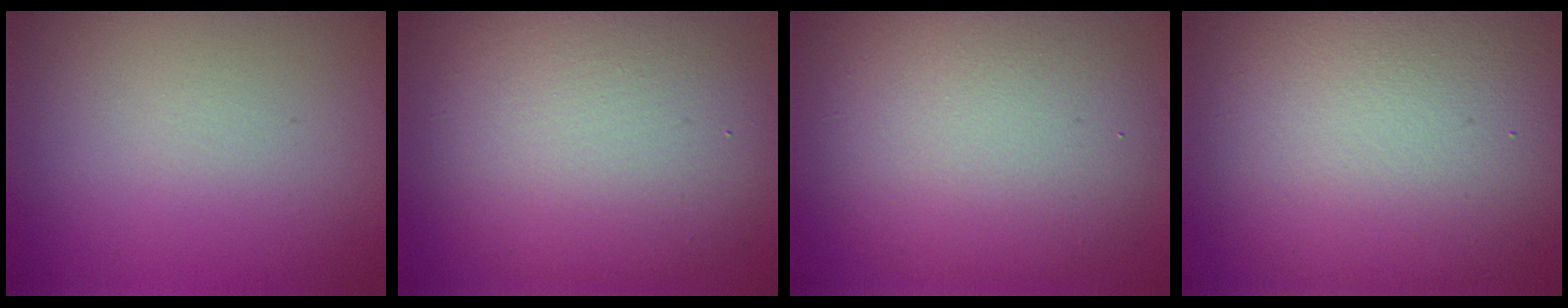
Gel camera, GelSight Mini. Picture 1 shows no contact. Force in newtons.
{"total": 10.8, "press": 10.8, "slide": 0.4}
{"total": 10.1, "press": 10.1, "slide": 0.9}
{"total": 13.9, "press": 13.9, "slide": 0.7}